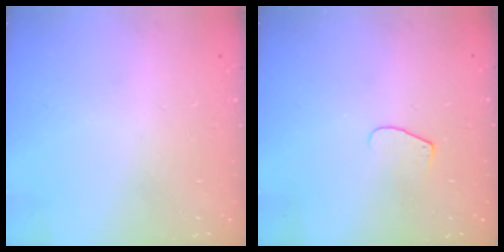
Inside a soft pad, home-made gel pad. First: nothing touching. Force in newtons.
{"total": 4.8, "press": 4.8, "slide": 0.4}